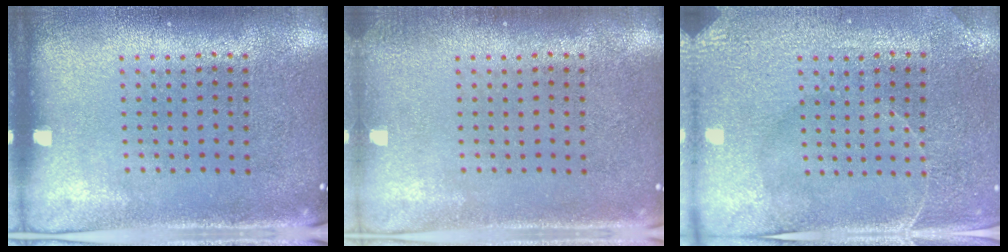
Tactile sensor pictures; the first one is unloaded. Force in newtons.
{"total": 0.7, "press": 0.7, "slide": 0.2}
{"total": 3.0, "press": 2.9, "slide": 0.3}